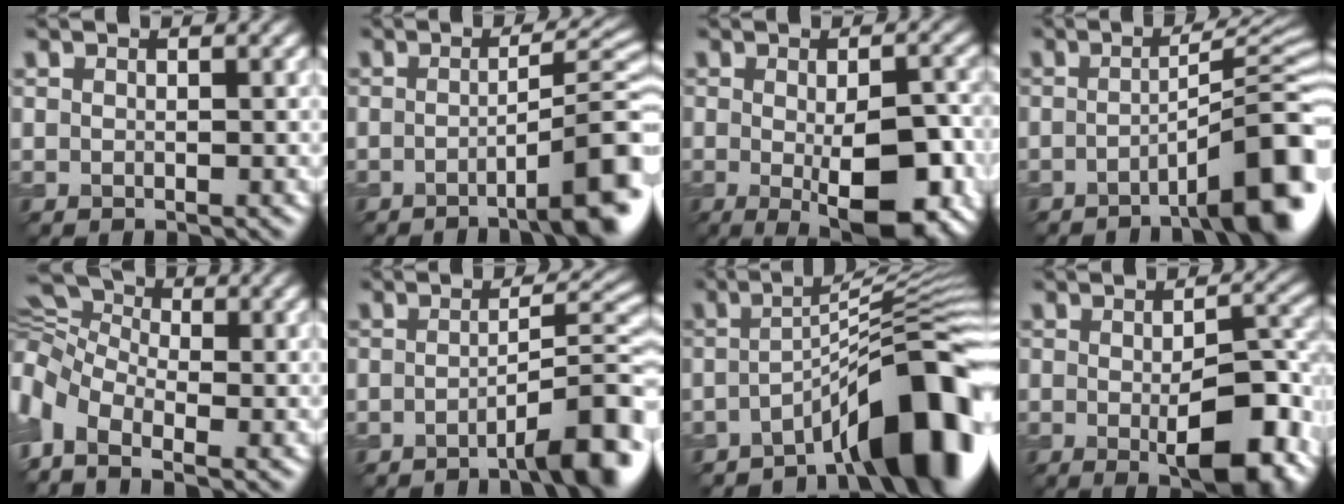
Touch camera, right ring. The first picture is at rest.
{"total": 7.8, "force": [-2.8, 1.2, 7.2], "torque": [-0.081, 0.015, -0.041]}
{"total": 7.7, "force": [-1.8, 2.1, 7.1], "torque": [-0.105, -0.007, -0.015]}
{"total": 8.8, "force": [-3.8, 1.3, 7.8], "torque": [-0.086, 0.020, -0.055]}
{"total": 6.8, "force": [-2.7, 4.0, 4.8], "torque": [-0.127, 0.003, -0.058]}
{"total": 6.7, "force": [-3.3, 1.0, 5.7], "torque": [-0.062, 0.023, -0.050]}
{"total": 10.0, "force": [-5.2, 1.8, 8.4], "torque": [-0.104, 0.026, -0.078]}
{"total": 8.2, "force": [-2.3, 2.4, 7.5], "torque": [-0.108, -0.004, -0.023]}